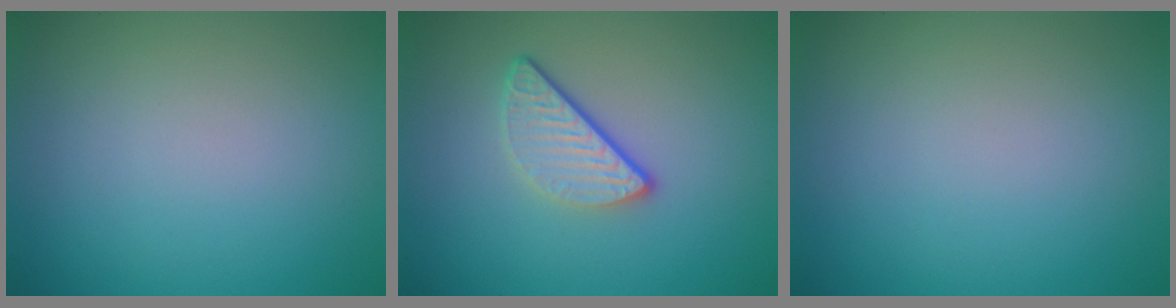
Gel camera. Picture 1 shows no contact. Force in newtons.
{"total": 3.4, "press": 2.6, "slide": 2.1}
{"total": 0.0}